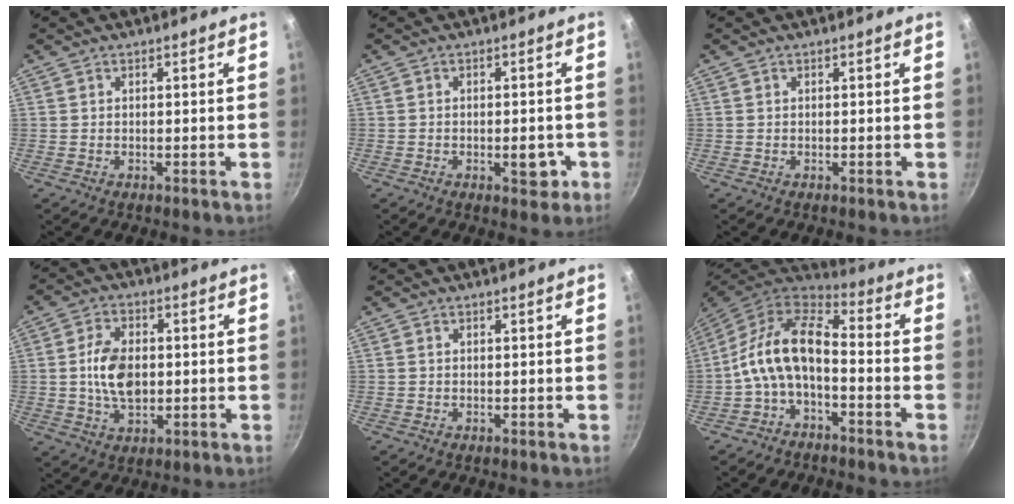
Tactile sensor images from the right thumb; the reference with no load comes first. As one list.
[{"total": 4.2, "force": [-1.5, 2.2, 3.3], "torque": [-0.027, 0.004, -0.015]}, {"total": 0.0}, {"total": 9.2, "force": [0.0, 5.7, 7.3], "torque": [-0.125, 0.001, 0.002]}, {"total": 0.0}, {"total": 12.8, "force": [-3.1, 6.7, 10.5], "torque": [-0.193, 0.074, -0.070]}]